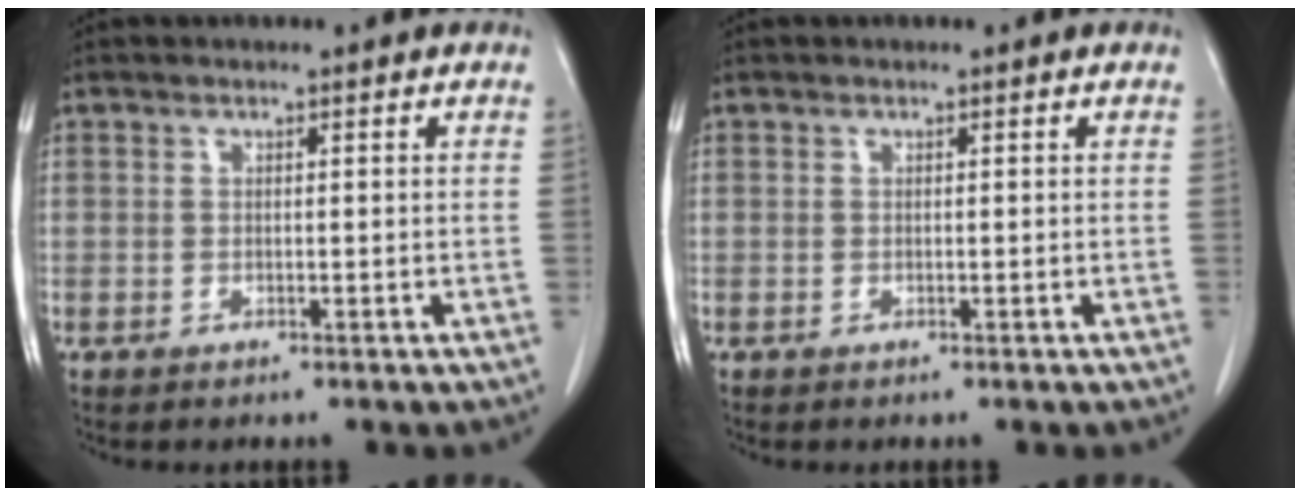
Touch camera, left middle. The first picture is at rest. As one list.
[{"total": 0.0}]